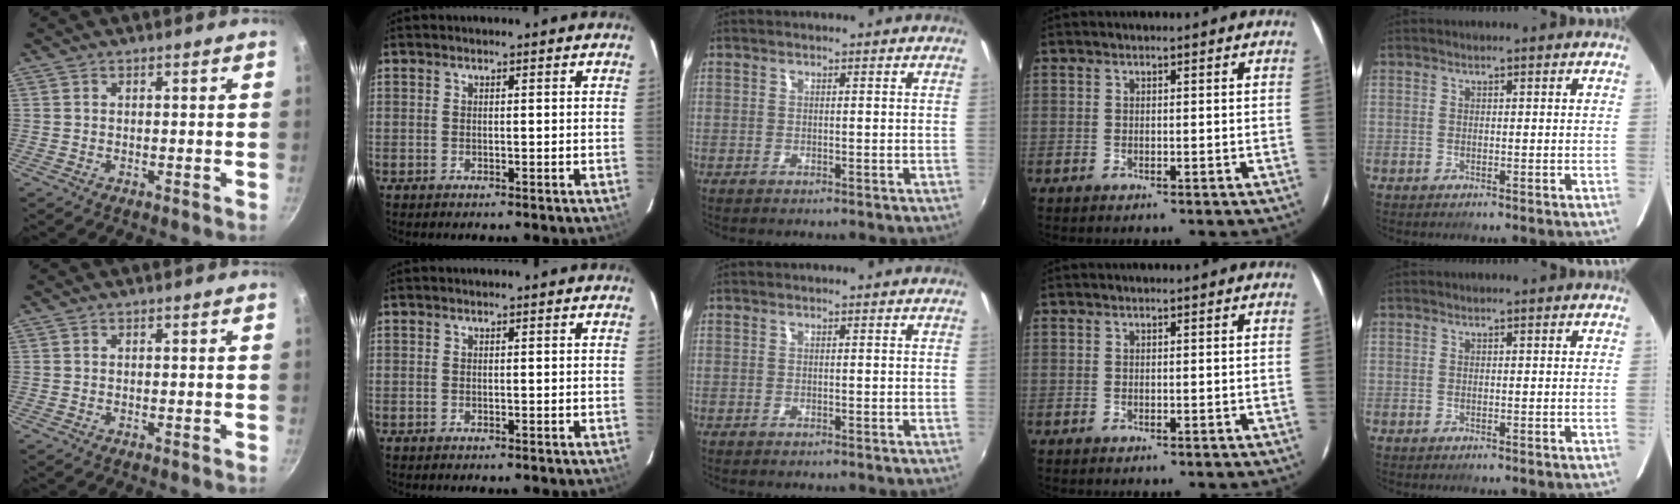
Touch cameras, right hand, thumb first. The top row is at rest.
{}